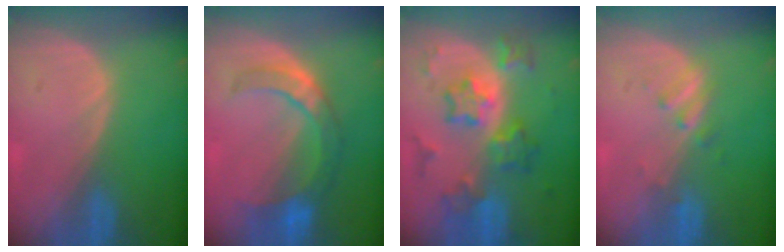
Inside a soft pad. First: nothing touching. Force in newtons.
{"total": 7.5, "press": 7.2, "slide": 2.0}
{"total": 8.7, "press": 8.7, "slide": 0.6}
{"total": 2.3, "press": 2.3, "slide": 0.3}